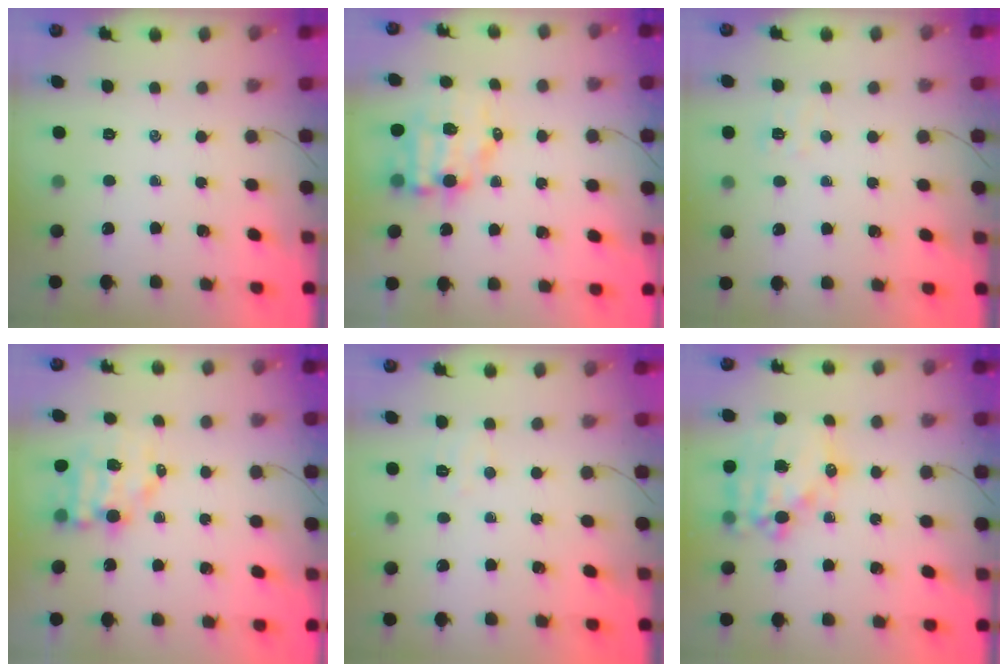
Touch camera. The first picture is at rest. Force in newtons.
{"total": 9.4, "press": 9.2, "slide": 1.9}
{"total": 5.0, "press": 4.8, "slide": 1.4}
{"total": 7.7, "press": 7.6, "slide": 1.0}
{"total": 4.0, "press": 3.9, "slide": 0.7}
{"total": 17.8, "press": 17.4, "slide": 3.9}